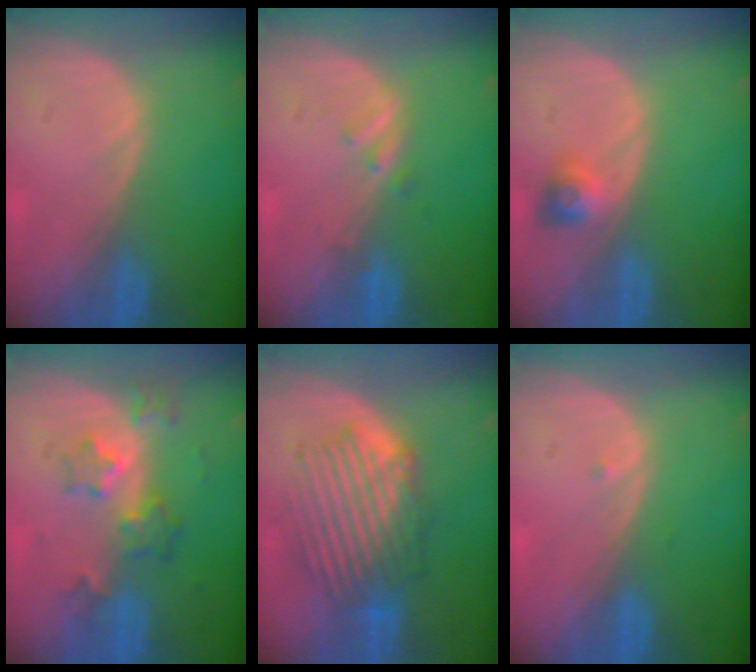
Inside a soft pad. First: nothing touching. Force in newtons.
{"total": 1.4, "press": 1.4, "slide": 0.2}
{"total": 2.9, "press": 2.7, "slide": 1.2}
{"total": 6.1, "press": 5.4, "slide": 2.8}
{"total": 8.5, "press": 8.3, "slide": 2.0}
{"total": 0.5, "press": 0.4, "slide": 0.3}